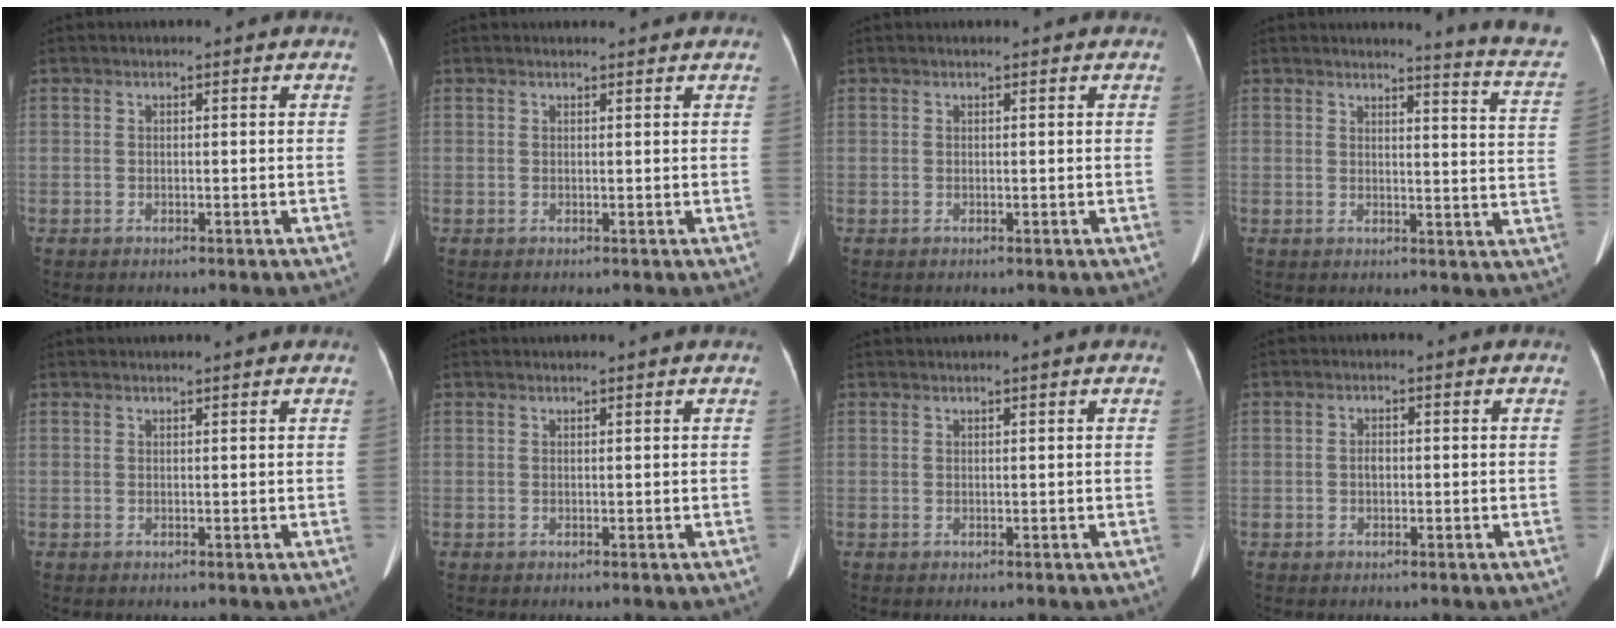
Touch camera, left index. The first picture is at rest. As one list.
[{"total": 1.9, "force": [1.9, 0.2, 0.4], "torque": [-0.008, 0.010, 0.023]}, {"total": 0.9, "force": [0.8, 0.1, 0.4], "torque": [-0.007, 0.014, 0.009]}, {"total": 10.5, "force": [10.0, -0.9, 3.0], "torque": [-0.027, -0.078, 0.088]}, {"total": 2.8, "force": [2.6, -0.4, 0.9], "torque": [-0.010, 0.025, 0.039]}, {"total": 2.1, "force": [1.9, -0.4, 0.7], "torque": [-0.008, 0.023, 0.033]}, {"total": 1.2, "force": [1.0, -0.4, 0.6], "torque": [-0.016, 0.009, 0.027]}, {"total": 1.0, "force": [-0.2, 0.6, 0.8], "torque": [-0.015, 0.001, -0.004]}]